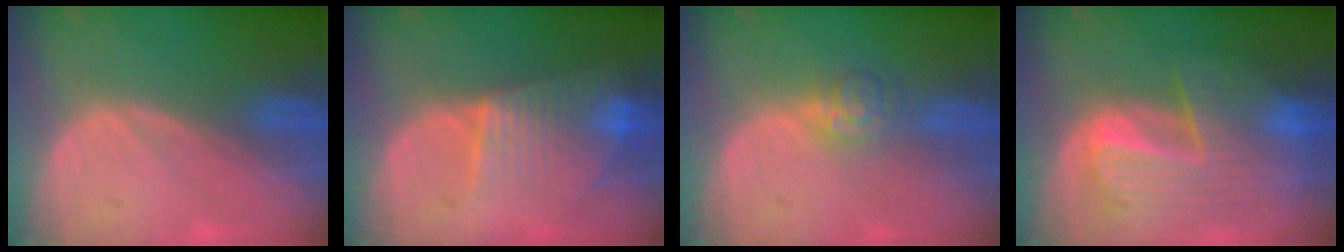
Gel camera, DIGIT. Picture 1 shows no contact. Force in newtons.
{"total": 7.5, "press": 7.0, "slide": 2.8}
{"total": 3.6, "press": 3.5, "slide": 0.5}
{"total": 10.0, "press": 8.7, "slide": 5.0}